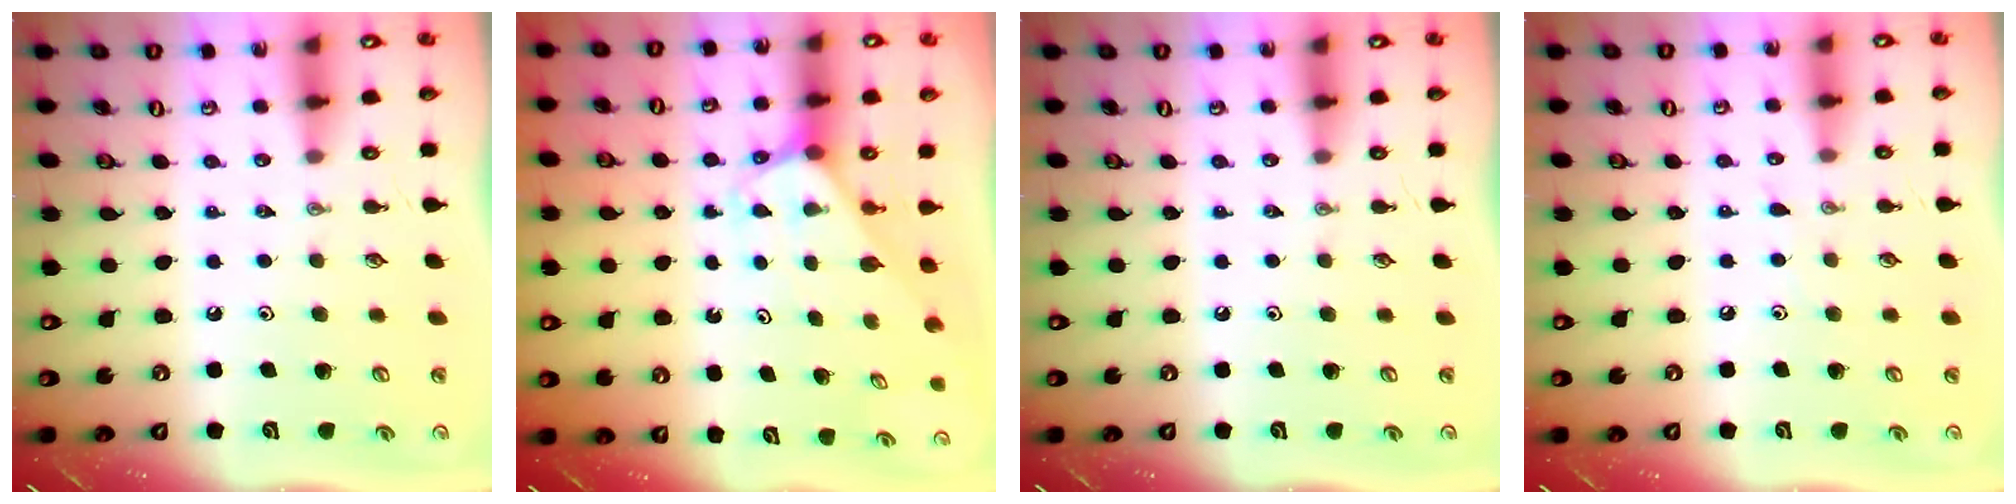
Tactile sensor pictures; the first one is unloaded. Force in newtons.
{"total": 2.2, "press": 2.2, "slide": 0.1}
{"total": 0.0}
{"total": 3.6, "press": 3.6, "slide": 0.5}